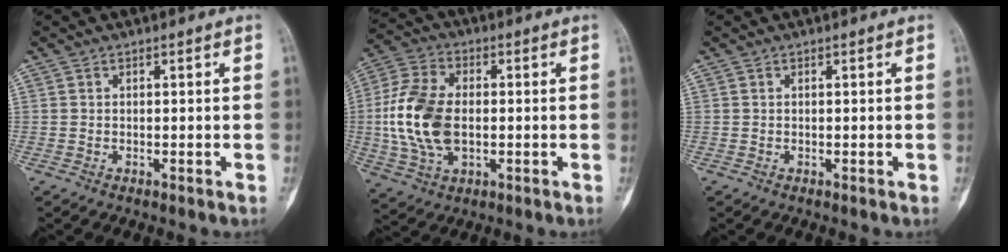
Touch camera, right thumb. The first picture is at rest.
{"total": 14.7, "force": [-0.5, 9.0, 11.7], "torque": [-0.247, 0.008, -0.009]}
{"total": 0.0}